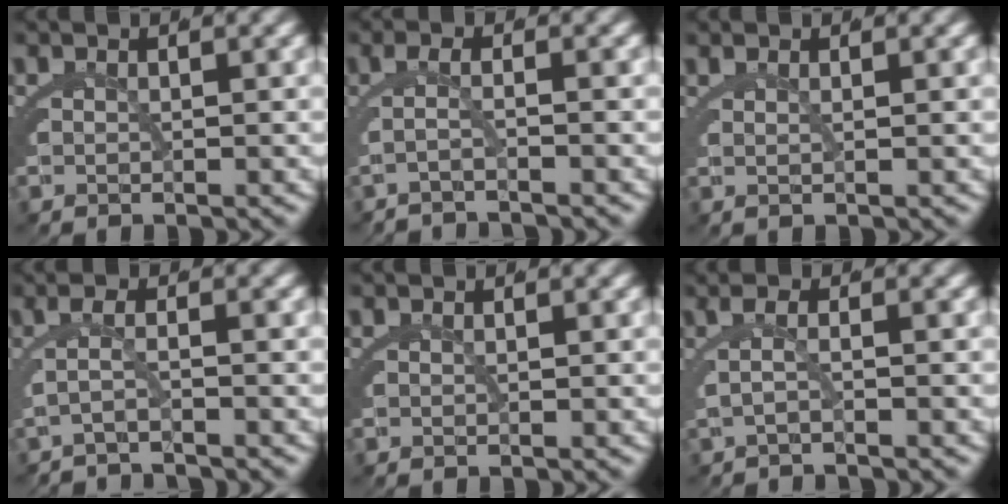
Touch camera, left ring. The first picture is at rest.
{"total": 2.6, "force": [-1.8, -0.1, 1.9], "torque": [-0.042, -0.008, -0.024]}
{"total": 1.1, "force": [0.7, -0.4, 0.8], "torque": [-0.009, 0.004, 0.012]}
{"total": 2.3, "force": [-1.7, -0.1, 1.6], "torque": [-0.035, -0.010, -0.022]}
{"total": 0.0}
{"total": 1.7, "force": [-0.8, -0.3, 1.4], "torque": [-0.033, -0.002, -0.010]}